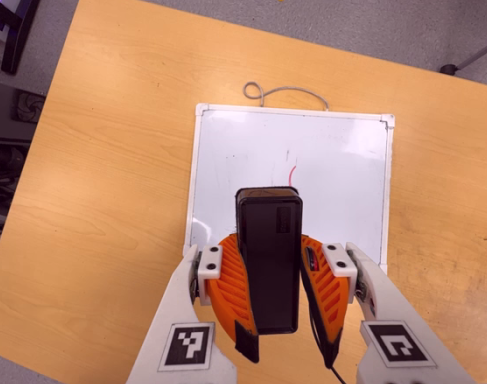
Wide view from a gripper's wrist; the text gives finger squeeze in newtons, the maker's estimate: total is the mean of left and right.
{"total": 11.9, "left": 10.2, "right": 13.5}